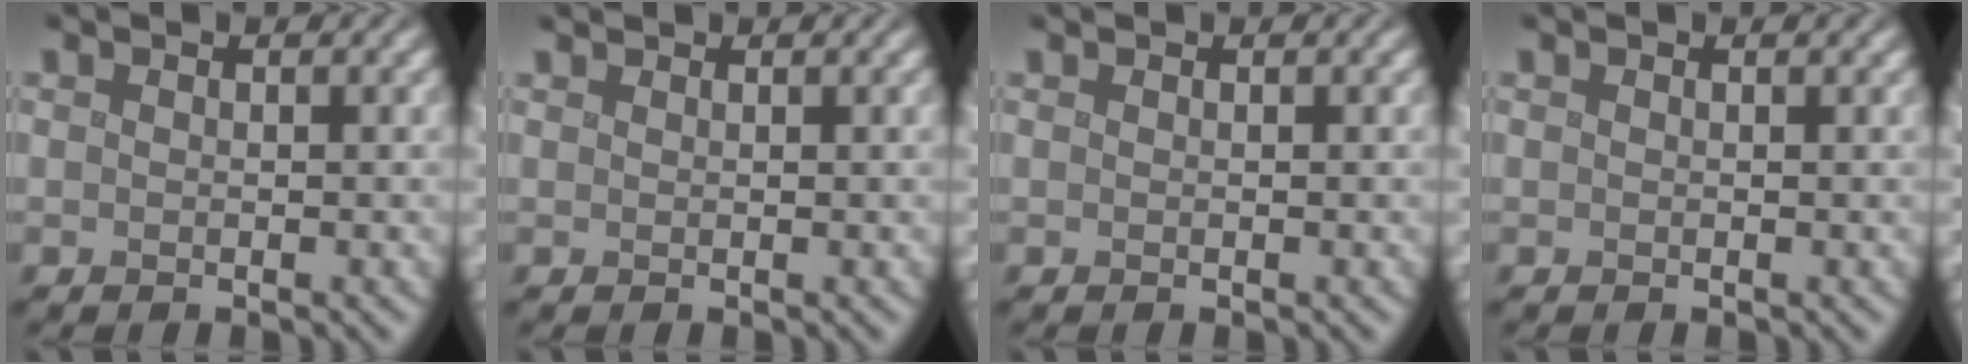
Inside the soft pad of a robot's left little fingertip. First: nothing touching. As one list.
[{"total": 0.8, "force": [0.8, 0.1, 0.0], "torque": [-0.003, -0.003, 0.011]}, {"total": 0.0}, {"total": 0.7, "force": [0.5, 0.3, 0.4], "torque": [-0.003, 0.003, -0.001]}]